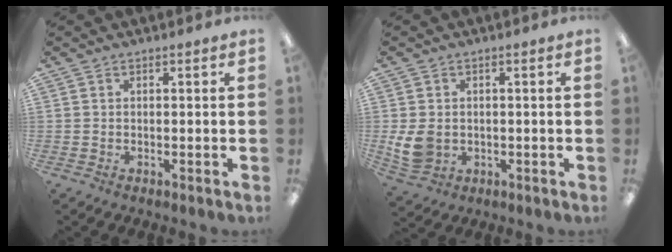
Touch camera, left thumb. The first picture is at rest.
{"total": 6.7, "force": [-0.1, 5.4, 3.9], "torque": [-0.089, 0.004, 0.000]}